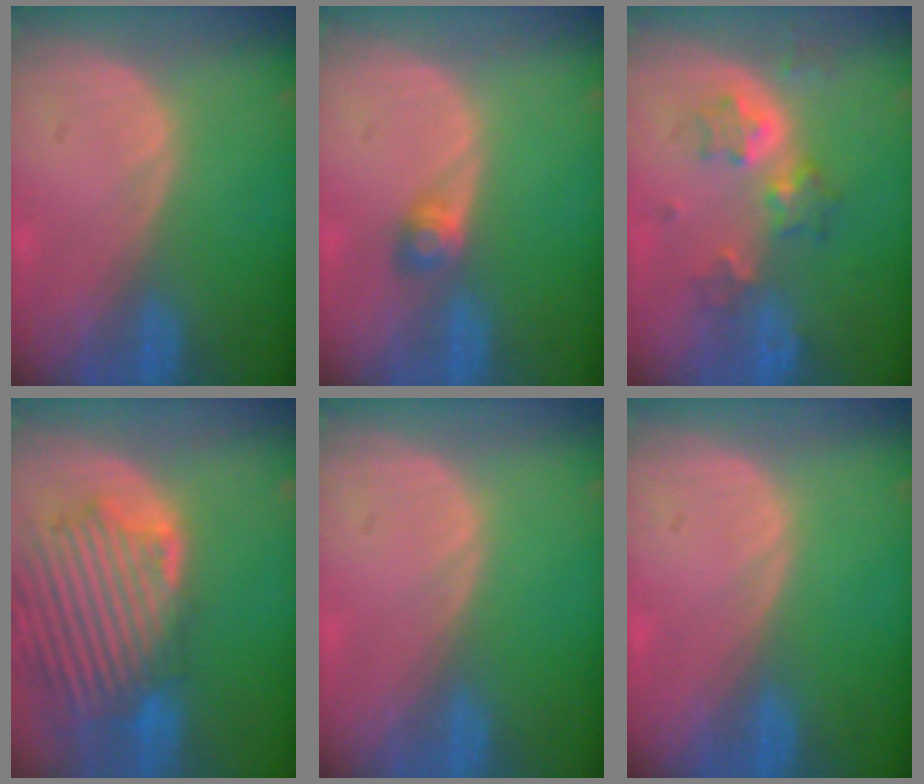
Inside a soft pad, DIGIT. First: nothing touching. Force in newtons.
{"total": 2.5, "press": 2.3, "slide": 1.0}
{"total": 6.6, "press": 5.7, "slide": 3.2}
{"total": 13.3, "press": 11.6, "slide": 6.4}
{"total": 0.0}
{"total": 0.0}